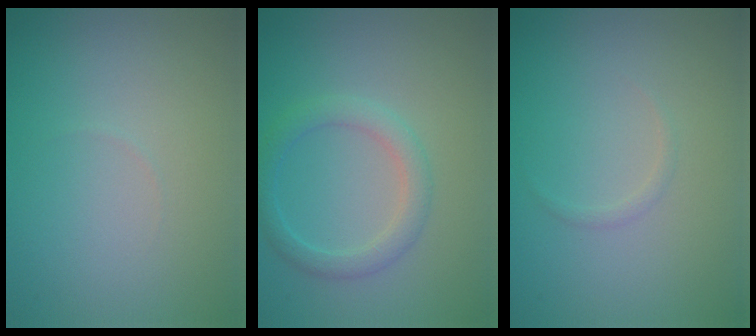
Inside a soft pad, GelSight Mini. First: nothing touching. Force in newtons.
{"total": 2.5, "press": 2.5, "slide": 0.1}
{"total": 0.6, "press": 0.6, "slide": 0.1}